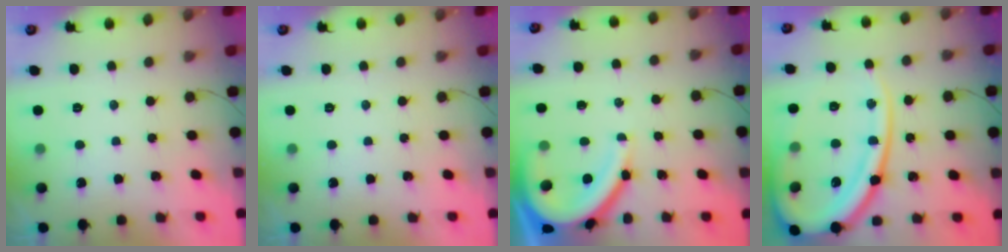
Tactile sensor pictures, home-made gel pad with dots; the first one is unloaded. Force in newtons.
{"total": 0.0}
{"total": 12.4, "press": 12.4, "slide": 1.2}
{"total": 25.5, "press": 25.4, "slide": 2.4}